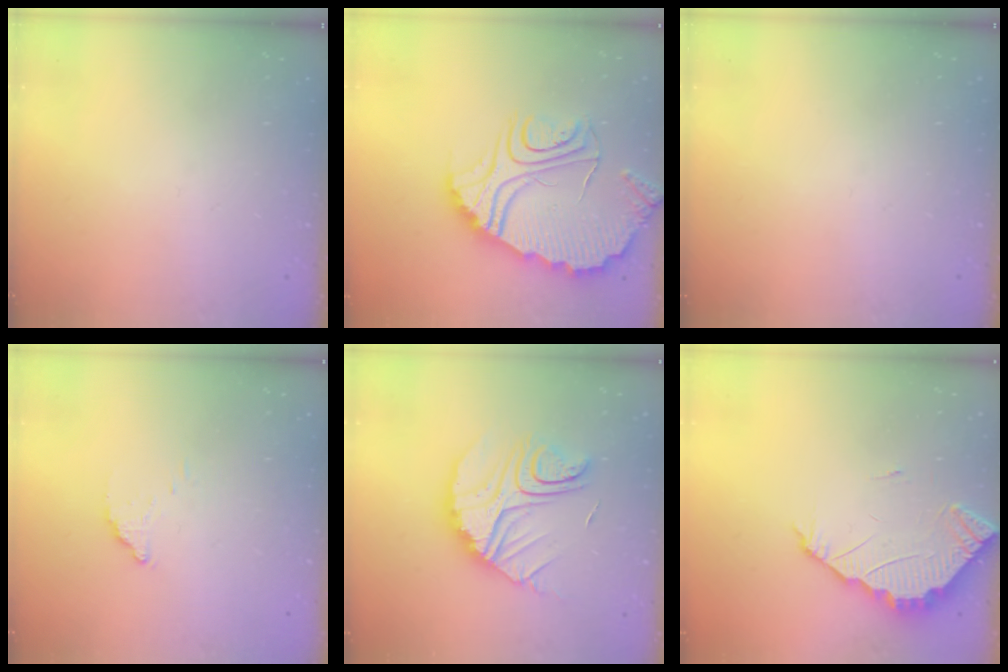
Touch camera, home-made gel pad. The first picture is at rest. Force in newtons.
{"total": 14.2, "press": 14.1, "slide": 1.3}
{"total": 0.0}
{"total": 2.8, "press": 2.8, "slide": 0.0}
{"total": 13.0, "press": 12.9, "slide": 0.9}
{"total": 3.5, "press": 3.5, "slide": 0.2}